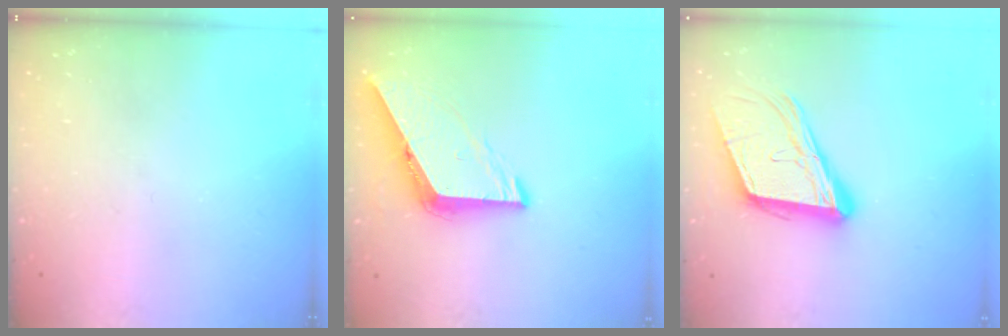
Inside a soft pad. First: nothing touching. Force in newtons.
{"total": 7.9, "press": 7.9, "slide": 0.4}
{"total": 16.0, "press": 15.6, "slide": 3.7}